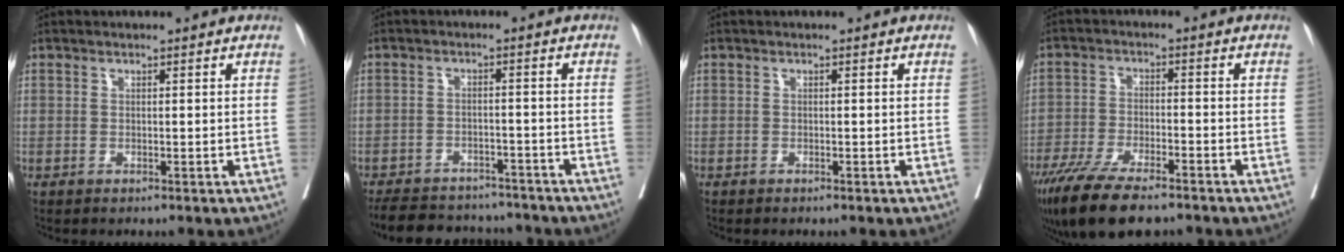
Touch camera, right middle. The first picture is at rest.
{"total": 13.5, "force": [-12.1, 4.7, 3.8], "torque": [-0.078, 0.004, -0.161]}
{"total": 0.0}
{"total": 12.7, "force": [-9.7, 3.2, 7.6], "torque": [-0.137, -0.029, -0.162]}